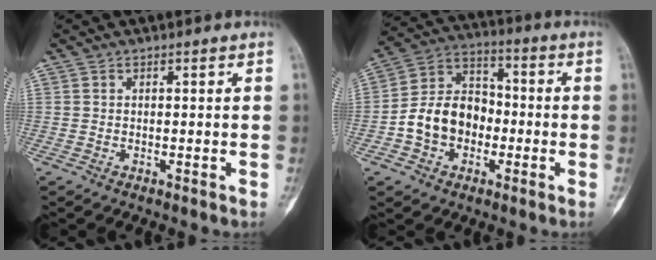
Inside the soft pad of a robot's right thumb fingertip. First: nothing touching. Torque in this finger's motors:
{"motor_torque": [-0.28, 0.78, 0.88, -0.18, 0.04]}